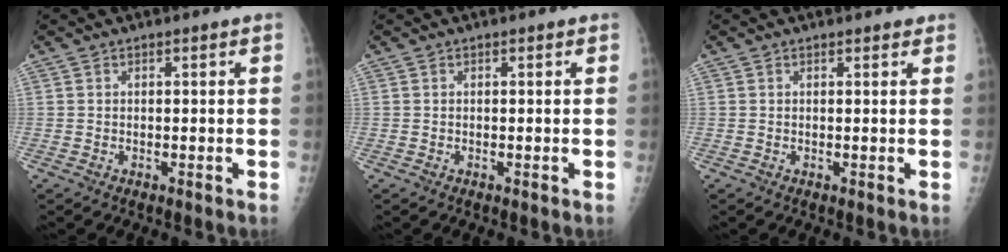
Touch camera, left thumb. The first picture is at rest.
{"total": 0.0}
{"total": 1.0, "force": [0.8, 0.4, 0.3], "torque": [-0.002, -0.002, 0.009]}